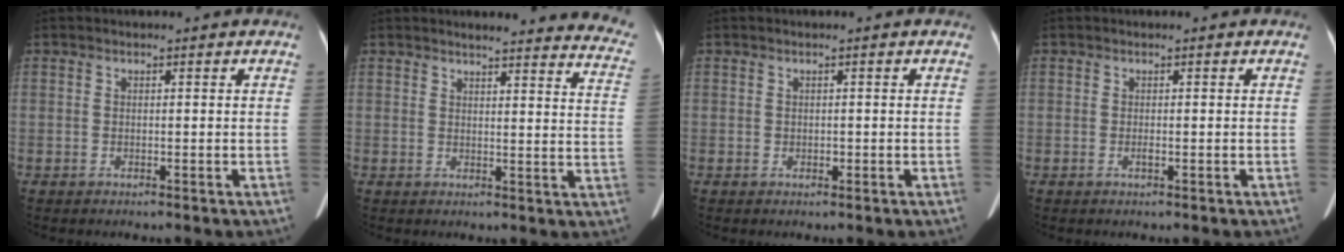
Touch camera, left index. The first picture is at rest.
{"total": 16.2, "force": [15.6, 1.4, 4.4], "torque": [-0.024, -0.085, 0.143]}
{"total": 0.6, "force": [-0.2, 0.4, 0.3], "torque": [-0.005, 0.000, -0.002]}
{"total": 0.5, "force": [-0.3, 0.1, 0.5], "torque": [-0.012, -0.002, -0.001]}